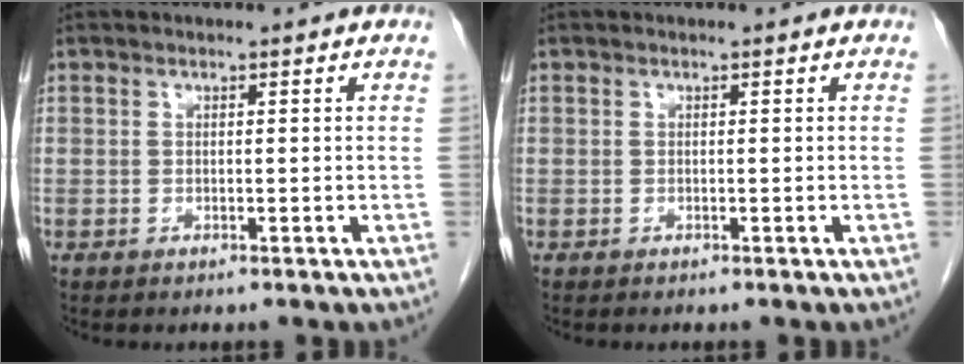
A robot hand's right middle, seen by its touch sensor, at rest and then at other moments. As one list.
[{"total": 0.0}]